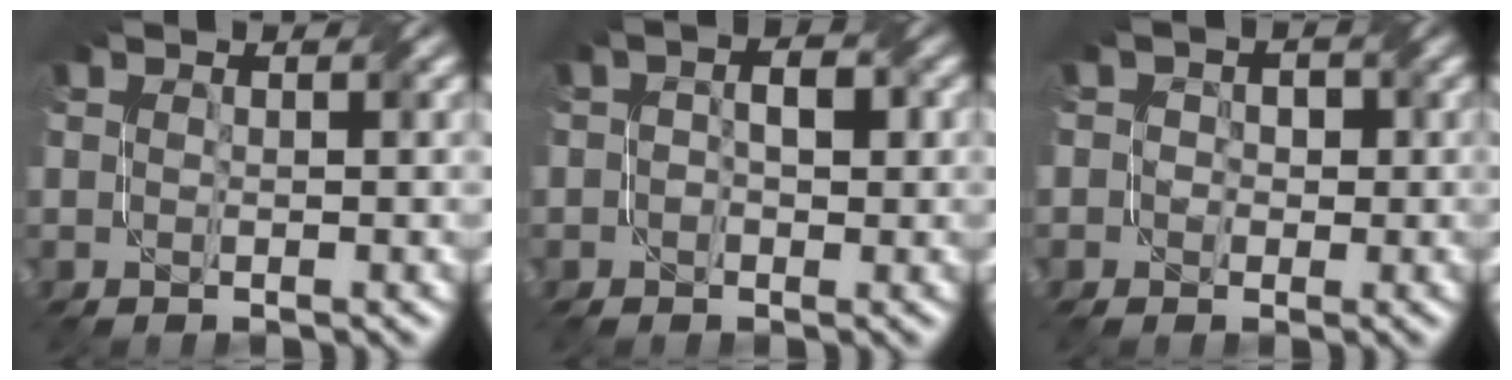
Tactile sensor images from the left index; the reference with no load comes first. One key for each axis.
{"total": 2.9, "fx": -0.1, "fy": 1.9, "fz": 2.2, "tx": -0.031, "ty": 0.007, "tz": -0.004}
{"total": 2.7, "fx": -0.2, "fy": 2.5, "fz": 0.9, "tx": -0.001, "ty": 0.008, "tz": -0.028}